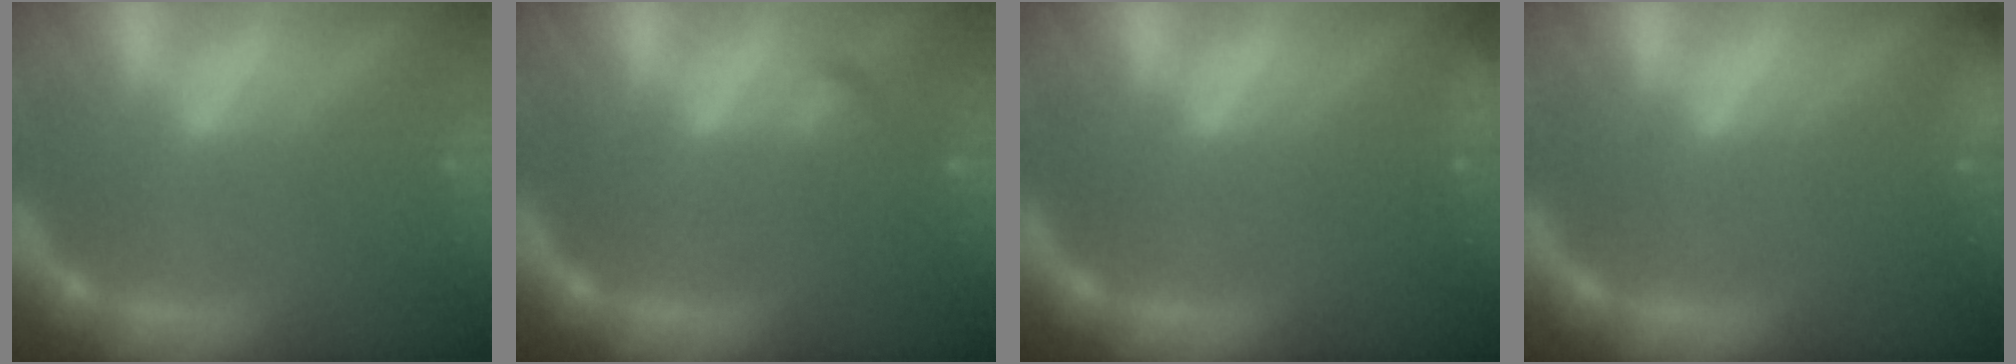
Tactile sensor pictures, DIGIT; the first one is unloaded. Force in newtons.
{"total": 0.9}
{"total": 3.5}
{"total": 5.5}